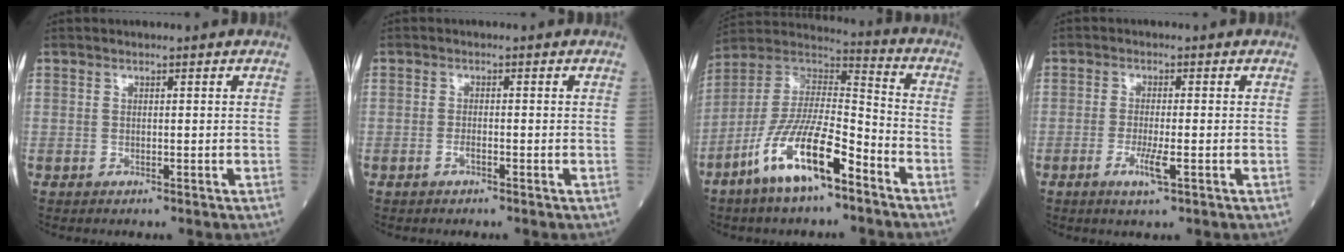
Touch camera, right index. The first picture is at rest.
{"total": 1.1, "force": [-0.6, 0.3, 0.9], "torque": [-0.016, 0.001, -0.013]}
{"total": 14.9, "force": [-8.3, 3.2, 12.0], "torque": [-0.233, -0.006, -0.155]}
{"total": 3.8, "force": [-1.4, 0.3, 3.5], "torque": [-0.071, -0.008, -0.026]}